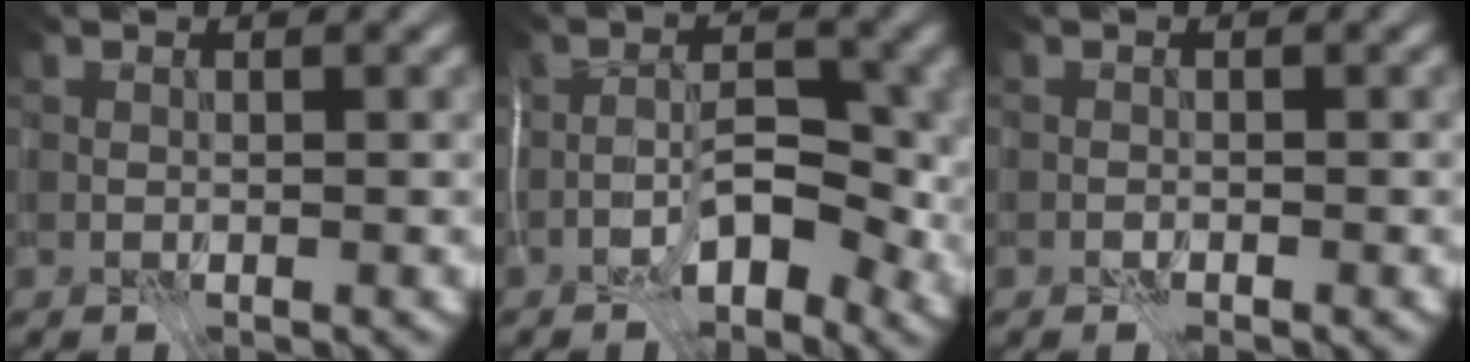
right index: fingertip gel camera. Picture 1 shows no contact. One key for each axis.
{"total": 5.2, "fx": -2.3, "fy": 2.4, "fz": 4.0, "tx": -0.055, "ty": 0.010, "tz": -0.045}
{"total": 0.5, "fx": -0.5, "fy": 0.2, "fz": 0.2, "tx": 0.000, "ty": 0.003, "tz": -0.010}